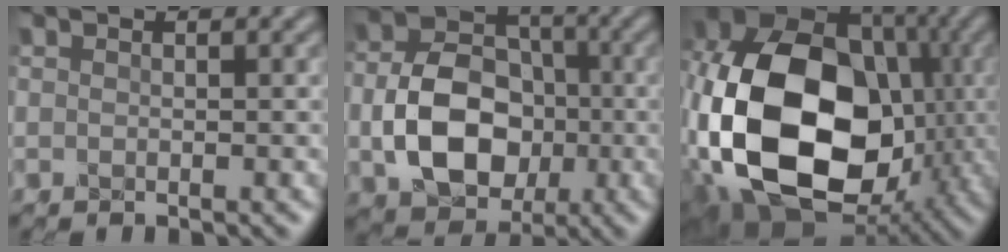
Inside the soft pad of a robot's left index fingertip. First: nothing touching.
{"total": 9.0, "force": [-2.3, 6.5, 5.9], "torque": [-0.101, 0.000, -0.042]}
{"total": 20.1, "force": [-3.7, 14.3, 13.5], "torque": [-0.293, -0.039, -0.049]}